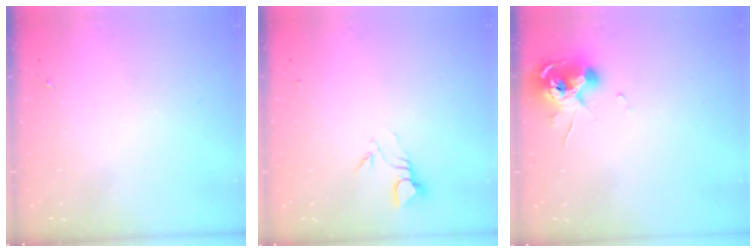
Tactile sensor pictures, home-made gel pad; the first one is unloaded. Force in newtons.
{"total": 3.7, "press": 3.7, "slide": 0.3}
{"total": 10.3, "press": 10.2, "slide": 1.5}